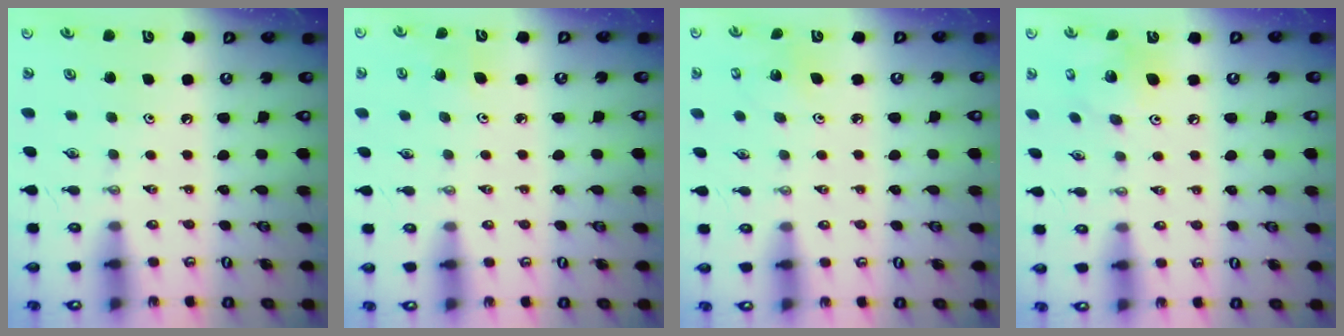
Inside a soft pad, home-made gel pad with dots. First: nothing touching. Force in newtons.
{"total": 4.1, "press": 4.0, "slide": 1.0}
{"total": 3.1, "press": 3.1, "slide": 0.2}
{"total": 11.6, "press": 11.3, "slide": 2.5}